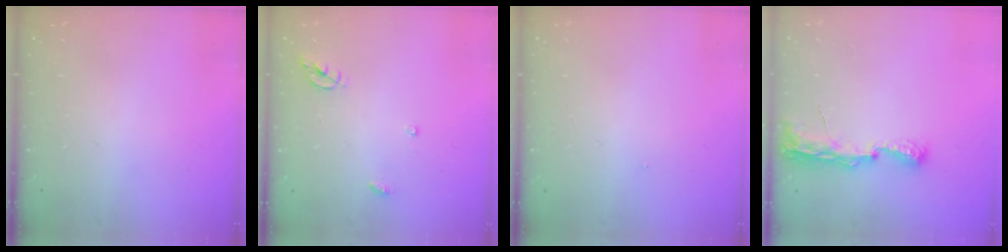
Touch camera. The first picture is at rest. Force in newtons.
{"total": 5.5, "press": 5.5, "slide": 0.6}
{"total": 5.3, "press": 0.3, "slide": 5.2}
{"total": 7.6, "press": 7.5, "slide": 0.6}